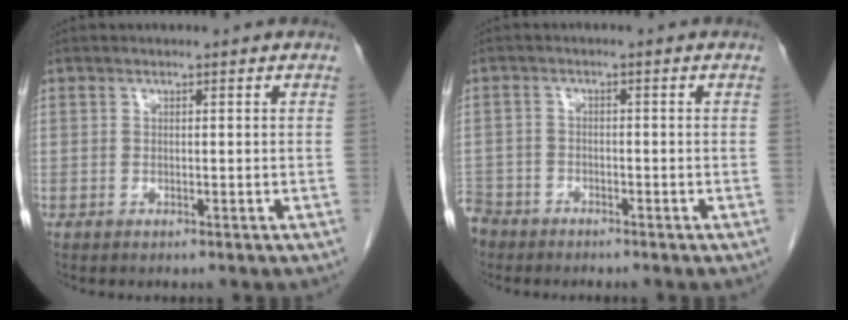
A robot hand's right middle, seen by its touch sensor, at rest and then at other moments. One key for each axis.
{"total": 5.6, "fx": -4.6, "fy": 3.1, "fz": 0.4, "tx": -0.017, "ty": -0.004, "tz": -0.093}